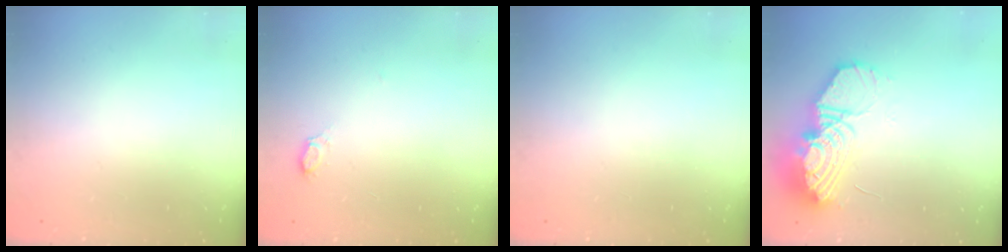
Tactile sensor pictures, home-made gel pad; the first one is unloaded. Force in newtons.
{"total": 2.6, "press": 2.6, "slide": 0.2}
{"total": 0.0}
{"total": 17.8, "press": 17.7, "slide": 1.8}